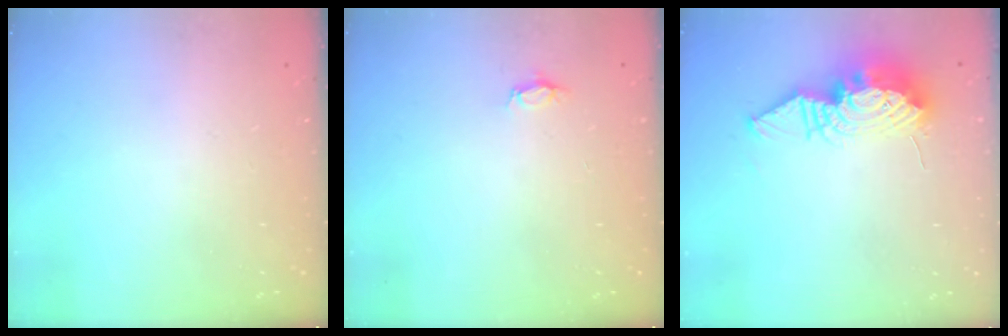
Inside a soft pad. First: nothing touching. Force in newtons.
{"total": 2.8, "press": 2.8, "slide": 0.4}
{"total": 12.6, "press": 12.6, "slide": 1.1}